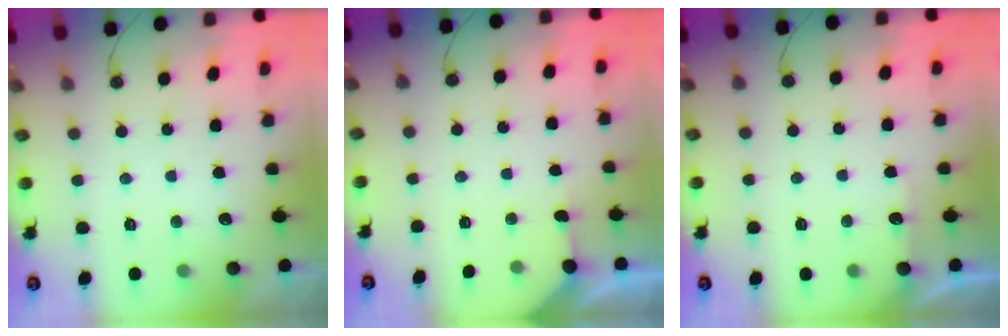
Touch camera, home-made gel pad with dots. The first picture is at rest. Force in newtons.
{"total": 1.6, "press": 1.6, "slide": 0.3}
{"total": 3.2, "press": 3.2, "slide": 0.5}